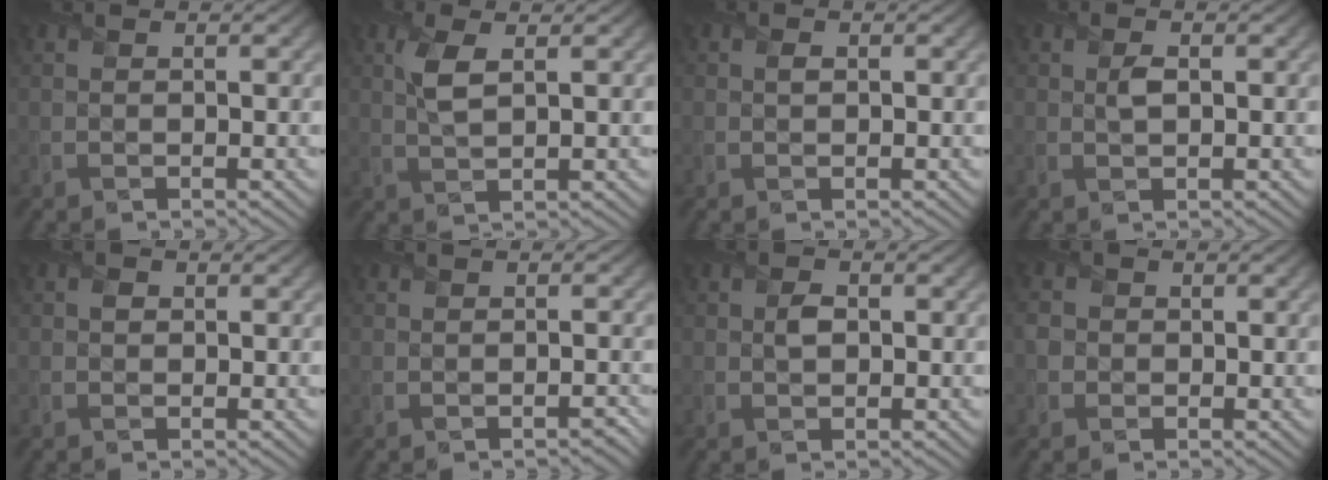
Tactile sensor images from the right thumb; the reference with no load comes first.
{"total": 3.5, "force": [1.3, 1.3, 3.0], "torque": [-0.075, 0.003, 0.025]}
{"total": 0.9, "force": [0.1, 0.7, 0.5], "torque": [-0.009, -0.004, -0.001]}
{"total": 1.7, "force": [0.2, 1.1, 1.3], "torque": [-0.031, -0.003, 0.002]}
{"total": 1.1, "force": [0.0, 1.0, 0.4], "torque": [-0.005, -0.005, -0.006]}
{"total": 1.0, "force": [-0.7, 0.6, 0.5], "torque": [-0.007, -0.005, -0.012]}
{"total": 1.9, "force": [0.0, 1.4, 1.3], "torque": [-0.027, -0.003, -0.002]}
{"total": 2.4, "force": [-0.3, 2.3, 0.6], "torque": [-0.016, -0.003, -0.011]}